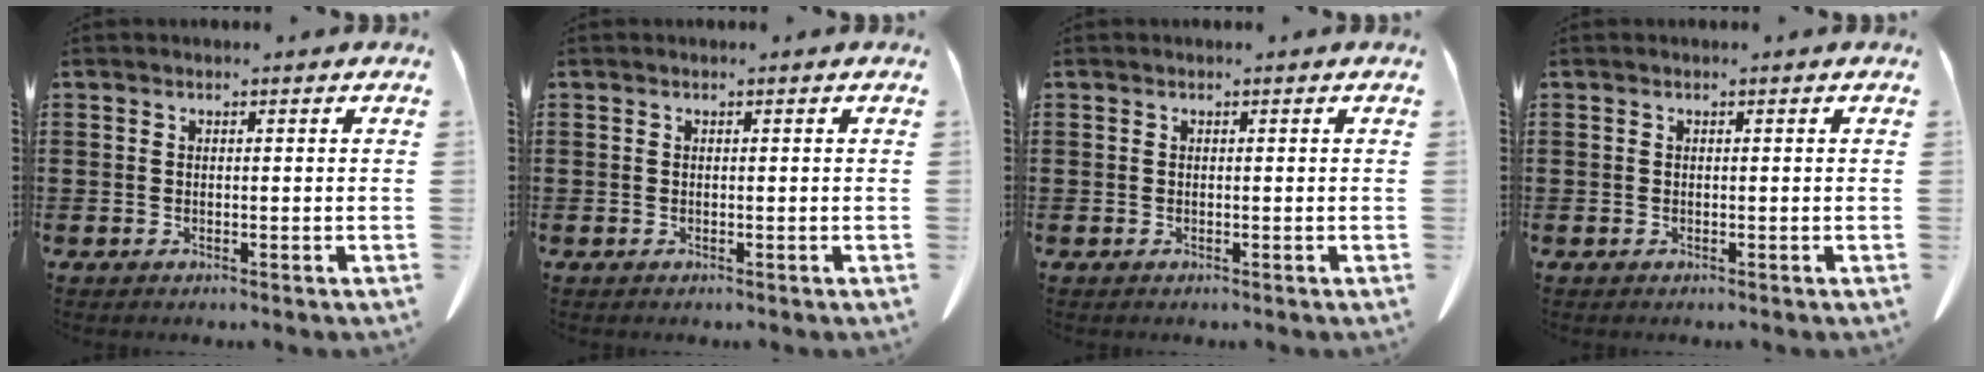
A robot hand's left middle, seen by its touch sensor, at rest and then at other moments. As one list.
[{"total": 0.0}, {"total": 0.0}, {"total": 0.0}]